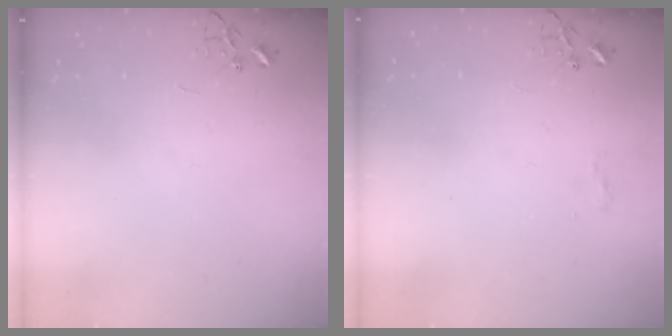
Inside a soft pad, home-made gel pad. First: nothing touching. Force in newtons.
{"total": 5.9, "press": 5.9, "slide": 0.8}